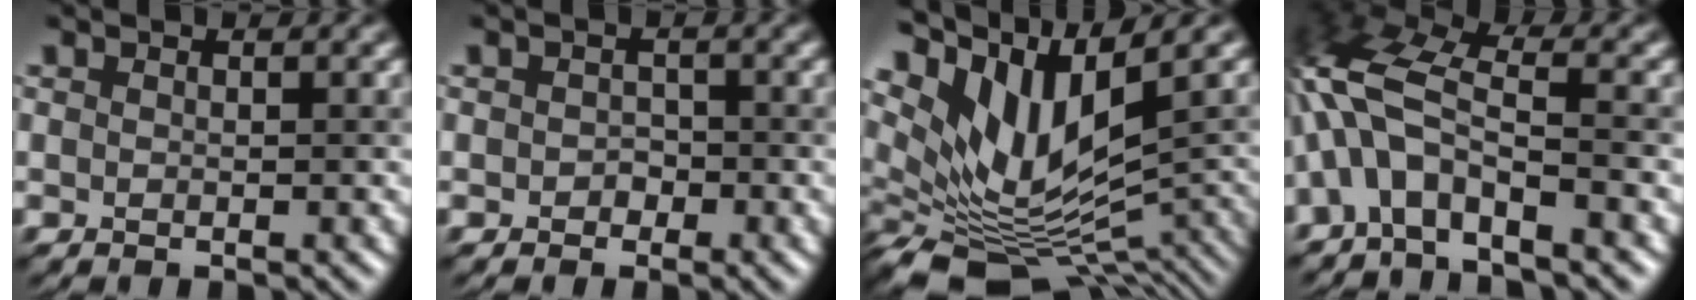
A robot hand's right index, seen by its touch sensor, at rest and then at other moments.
{"total": 0.7, "force": [-0.3, 0.6, -0.2], "torque": [-0.005, -0.005, -0.003]}
{"total": 9.4, "force": [3.0, 4.5, 7.6], "torque": [-0.145, -0.005, 0.075]}
{"total": 6.5, "force": [-2.6, 2.6, 5.3], "torque": [-0.118, 0.019, -0.059]}